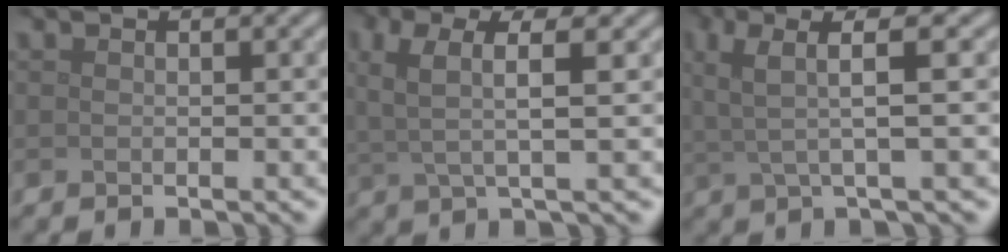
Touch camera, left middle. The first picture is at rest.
{"total": 3.9, "force": [1.3, 1.0, 3.6], "torque": [-0.076, 0.002, 0.025]}
{"total": 5.0, "force": [1.7, 0.9, 4.6], "torque": [-0.090, 0.011, 0.031]}